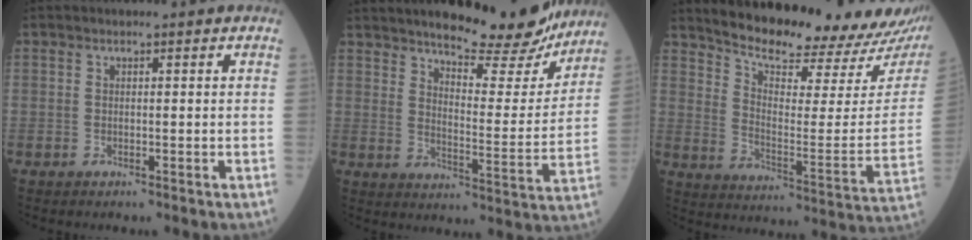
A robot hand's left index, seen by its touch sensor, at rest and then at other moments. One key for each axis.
{"total": 16.5, "fx": 14.7, "fy": 3.1, "fz": 6.7, "tx": -0.083, "ty": -0.028, "tz": 0.193}
{"total": 22.5, "fx": 20.9, "fy": 3.6, "fz": 7.4, "tx": -0.106, "ty": -0.072, "tz": 0.274}